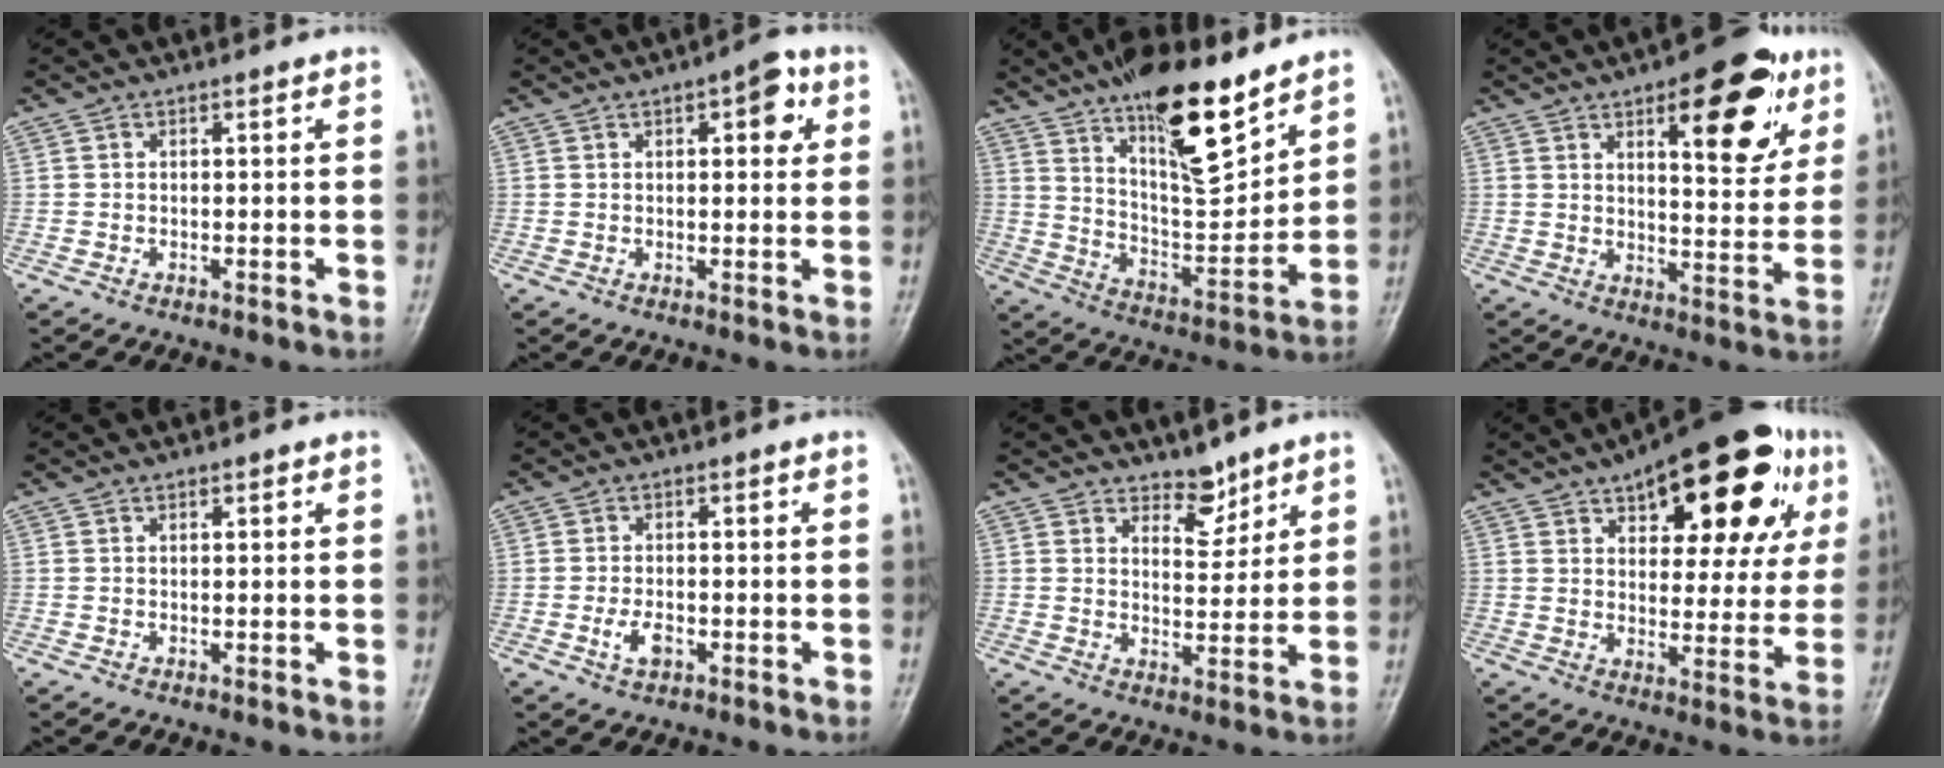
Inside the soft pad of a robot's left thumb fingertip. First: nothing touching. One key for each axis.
{"total": 5.8, "fx": 2.2, "fy": 2.6, "fz": 4.7, "tx": -0.040, "ty": 0.000, "tz": 0.021}
{"total": 19.1, "fx": 12.6, "fy": 6.3, "fz": 13.0, "tx": -0.176, "ty": -0.078, "tz": 0.220}
{"total": 15.9, "fx": 7.7, "fy": 6.2, "fz": 12.4, "tx": -0.126, "ty": -0.029, "tz": 0.103}
{"total": 0.7, "fx": 0.3, "fy": 0.4, "fz": 0.5, "tx": -0.004, "ty": 0.000, "tz": 0.004}
{"total": 3.2, "fx": -1.2, "fy": 1.8, "fz": 2.4, "tx": -0.045, "ty": 0.004, "tz": -0.021}
{"total": 4.8, "fx": 3.8, "fy": 2.3, "fz": 1.7, "tx": -0.003, "ty": -0.033, "tz": 0.064}
{"total": 24.6, "fx": 11.7, "fy": 11.0, "fz": 18.6, "tx": -0.220, "ty": -0.002, "tz": 0.163}